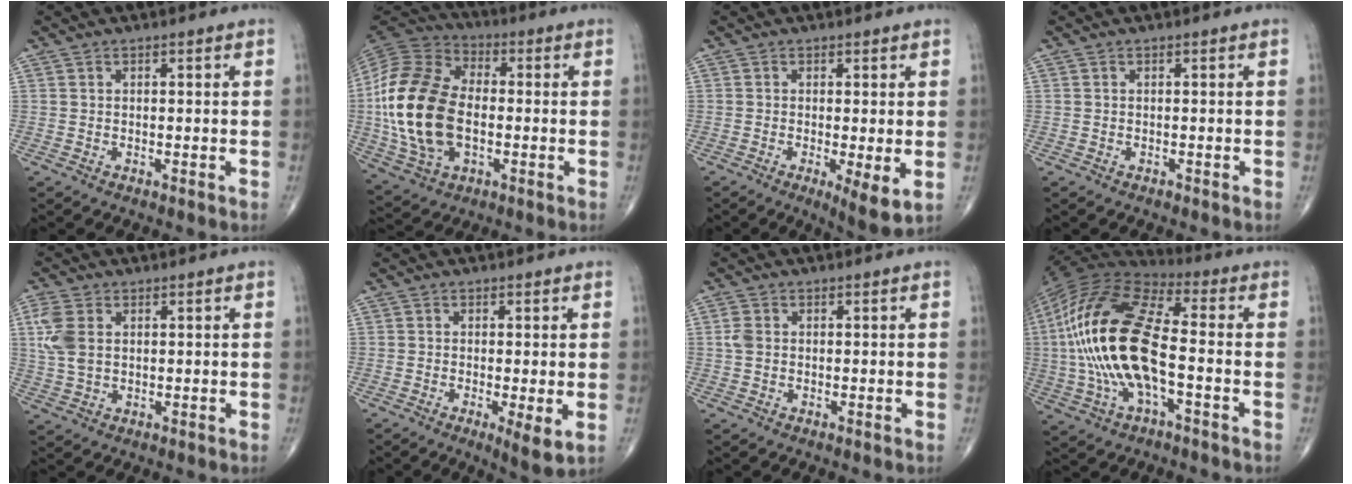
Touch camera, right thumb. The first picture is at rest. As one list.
[{"total": 21.6, "force": [-1.7, 13.4, 16.8], "torque": [-0.339, 0.010, -0.030]}, {"total": 5.7, "force": [-1.1, 1.3, 5.4], "torque": [-0.089, -0.019, -0.020]}, {"total": 0.0}, {"total": 6.7, "force": [1.5, 4.4, 4.8], "torque": [-0.114, 0.002, 0.034]}, {"total": 4.6, "force": [-0.8, 1.0, 4.4], "torque": [-0.076, -0.016, -0.017]}, {"total": 2.2, "force": [0.2, 1.7, 1.4], "torque": [-0.033, 0.005, 0.003]}, {"total": 22.7, "force": [-2.2, 9.5, 20.5], "torque": [-0.438, 0.024, -0.044]}]